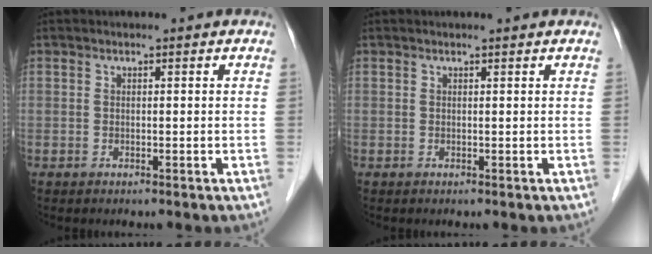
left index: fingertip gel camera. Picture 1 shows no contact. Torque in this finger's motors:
{"motor_torque": [0.14, -0.06, 0.02, -0.01]}